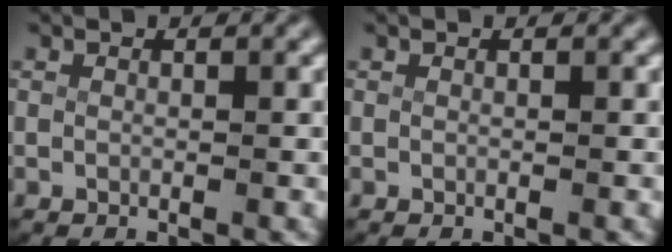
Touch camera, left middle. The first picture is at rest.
{"total": 0.0}